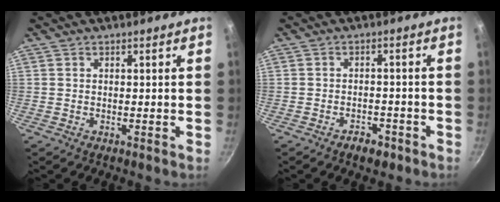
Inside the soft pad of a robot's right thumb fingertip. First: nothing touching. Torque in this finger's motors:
{"motor_torque": [-0.07, 0.01, -0.19, -0.02, 0.06]}